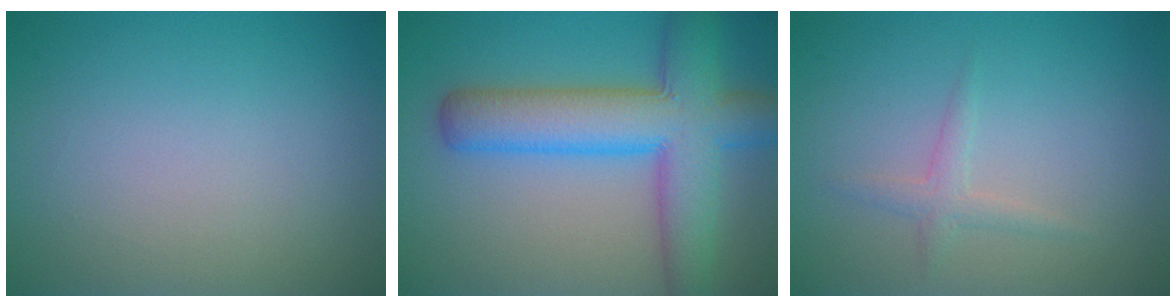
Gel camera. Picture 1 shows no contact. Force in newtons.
{"total": 8.9, "press": 8.9, "slide": 0.4}
{"total": 1.3, "press": 1.3, "slide": 0.1}